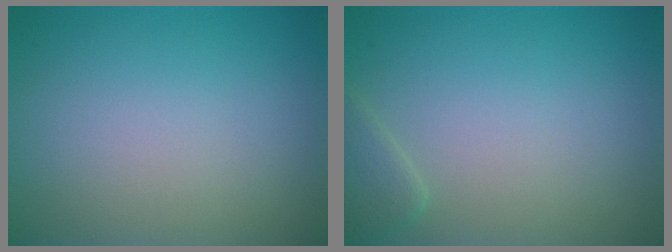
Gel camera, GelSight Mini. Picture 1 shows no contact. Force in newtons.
{"total": 1.5, "press": 1.5, "slide": 0.1}